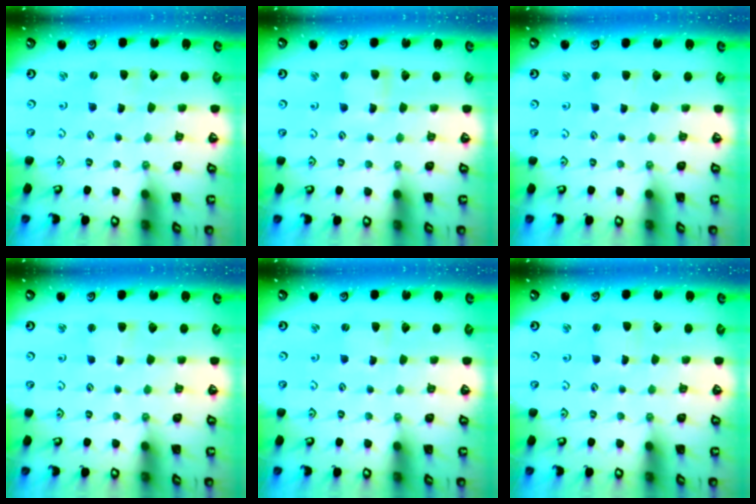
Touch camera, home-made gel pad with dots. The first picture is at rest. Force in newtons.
{"total": 2.2, "press": 2.2, "slide": 0.3}
{"total": 1.9, "press": 1.9, "slide": 0.3}
{"total": 2.6, "press": 2.6, "slide": 0.4}
{"total": 0.0}
{"total": 1.2, "press": 1.2, "slide": 0.0}